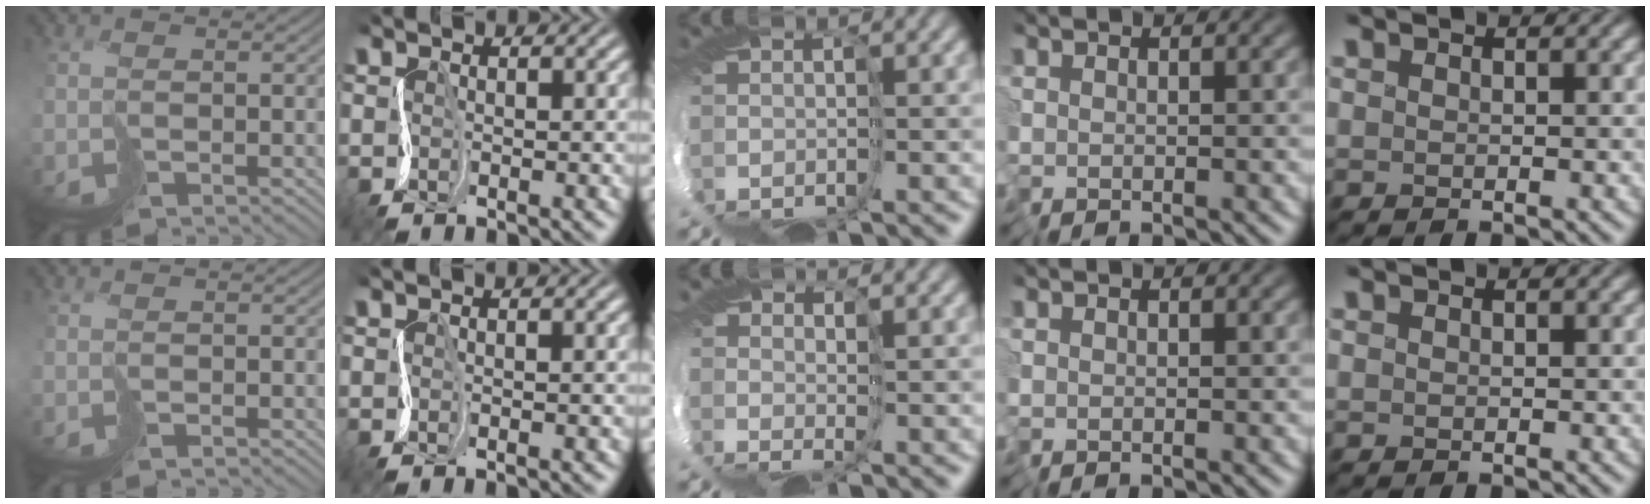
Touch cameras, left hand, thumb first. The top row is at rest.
{"thumb": {"total": 0.7, "force": [-0.6, -0.2, -0.3], "torque": [0.008, 0.000, -0.013]}, "index": {"total": 1.4, "force": [0.0, 0.4, 1.3], "torque": [-0.013, 0.001, 0.002]}, "middle": {"total": 2.2, "force": [2.0, -0.5, 0.5], "torque": [-0.001, -0.003, 0.029]}}